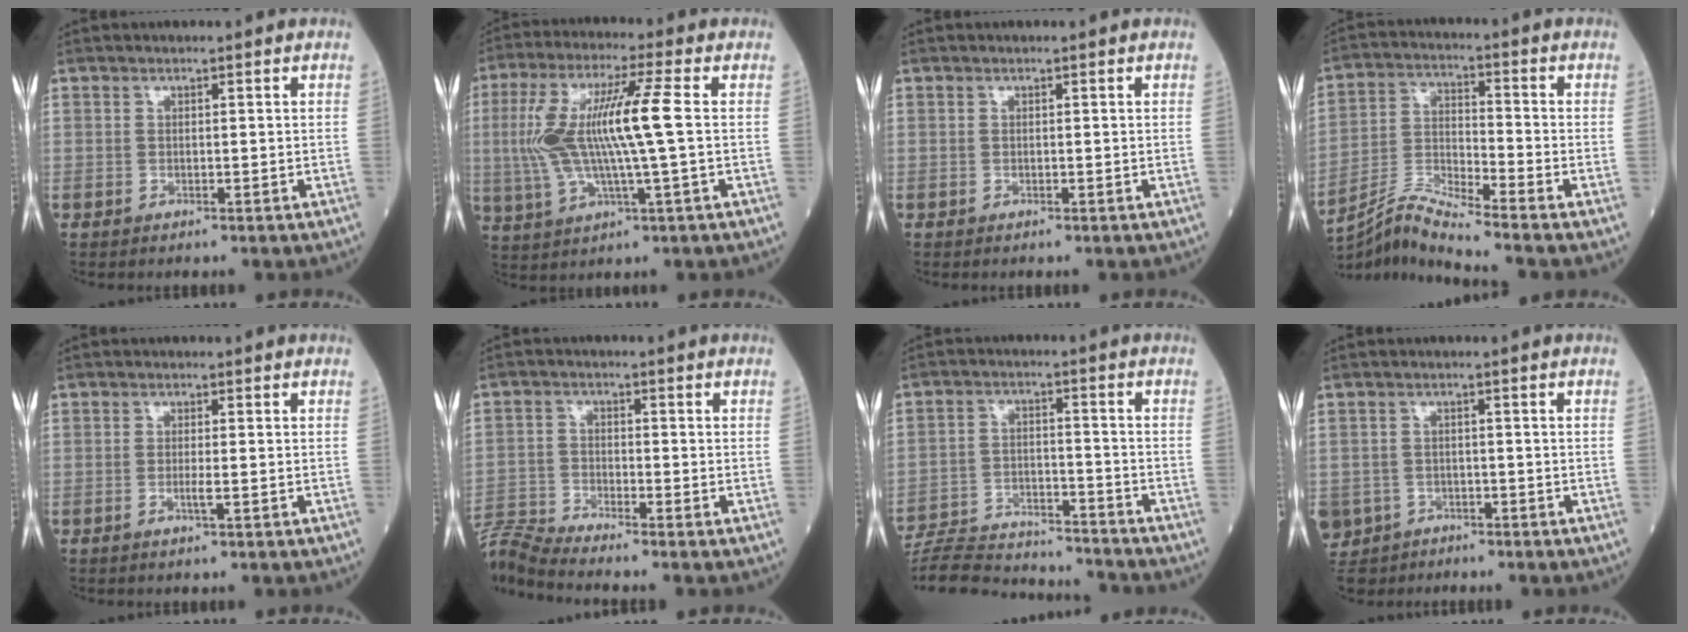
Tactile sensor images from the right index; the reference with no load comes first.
{"total": 13.4, "force": [0.8, 0.9, 13.3], "torque": [-0.283, 0.015, 0.013]}
{"total": 0.0}
{"total": 8.6, "force": [-7.8, -2.0, 3.1], "torque": [-0.073, -0.006, -0.149]}
{"total": 1.6, "force": [-0.5, -0.1, 1.5], "torque": [-0.031, -0.003, -0.011]}
{"total": 7.5, "force": [-7.1, -2.1, 1.1], "torque": [-0.029, -0.006, -0.141]}
{"total": 18.1, "force": [-17.4, 2.2, 4.6], "torque": [-0.105, -0.006, -0.264]}
{"total": 8.5, "force": [-4.9, 6.8, 1.2], "torque": [-0.050, -0.004, -0.077]}